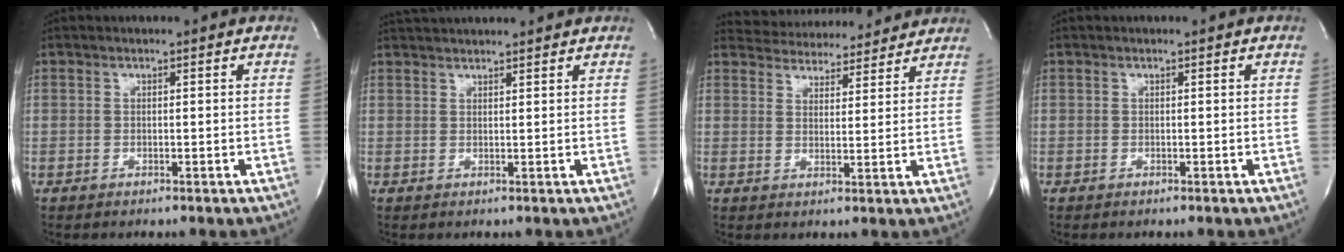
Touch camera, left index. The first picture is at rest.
{"total": 6.5, "force": [6.2, 0.3, 2.0], "torque": [-0.035, 0.032, 0.087]}
{"total": 11.6, "force": [11.1, 2.9, 1.9], "torque": [-0.022, 0.012, 0.146]}
{"total": 0.0}